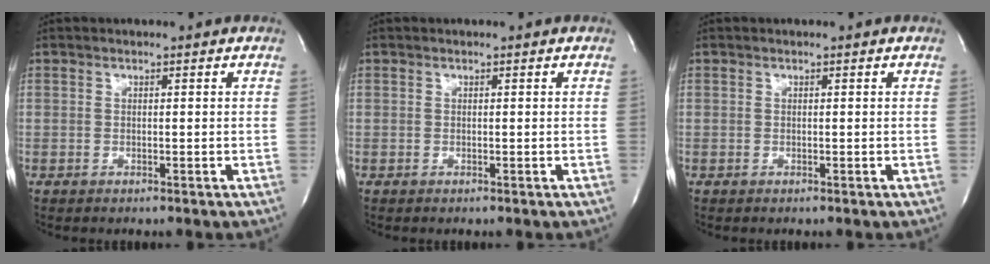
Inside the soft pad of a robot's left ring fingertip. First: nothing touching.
{"total": 0.0}
{"total": 0.0}